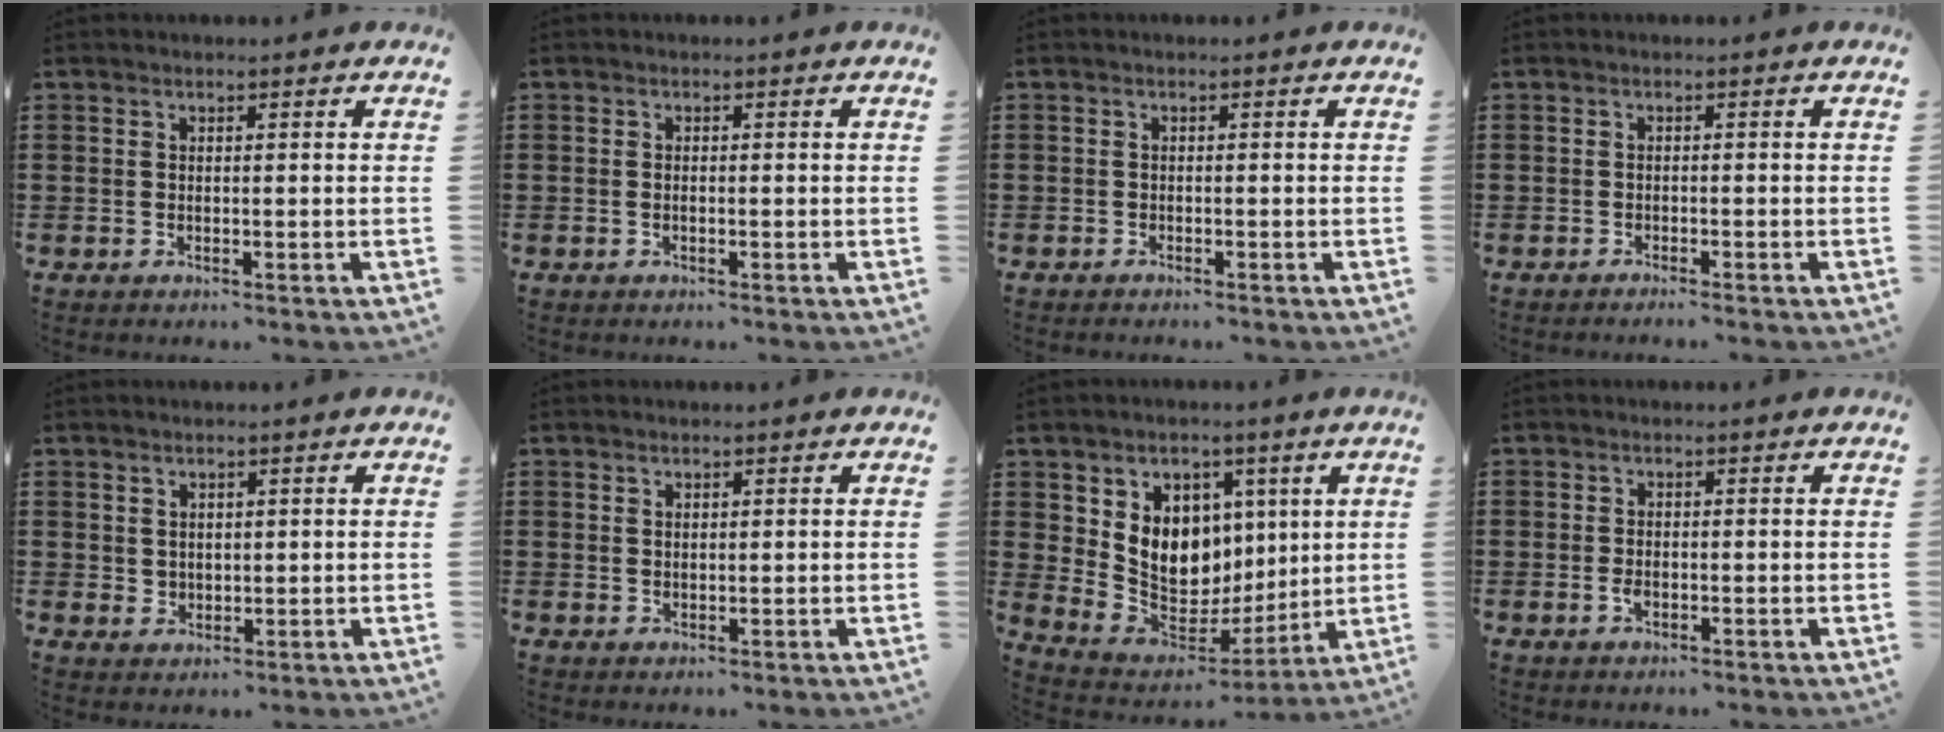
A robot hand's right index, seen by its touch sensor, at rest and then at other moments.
{"total": 0.5, "force": [-0.2, 0.0, 0.5], "torque": [-0.012, -0.005, -0.001]}
{"total": 0.9, "force": [-0.9, -0.1, 0.0], "torque": [0.000, -0.002, -0.019]}
{"total": 1.1, "force": [-1.0, -0.3, 0.1], "torque": [-0.004, -0.003, -0.021]}
{"total": 2.0, "force": [1.3, 1.5, 0.3], "torque": [-0.011, 0.008, 0.024]}
{"total": 0.9, "force": [0.7, 0.5, 0.2], "torque": [-0.006, 0.003, 0.014]}
{"total": 9.7, "force": [2.8, 8.5, 4.0], "torque": [-0.107, -0.029, 0.056]}
{"total": 1.4, "force": [-0.5, 0.7, 1.1], "torque": [-0.030, -0.007, -0.010]}